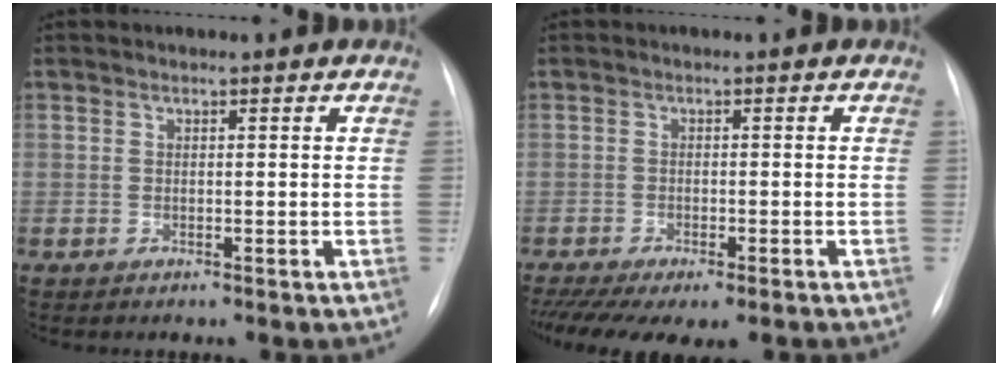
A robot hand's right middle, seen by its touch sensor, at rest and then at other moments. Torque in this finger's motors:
{"motor_torque": [1.07, -1.06, 0.24, 0.11]}